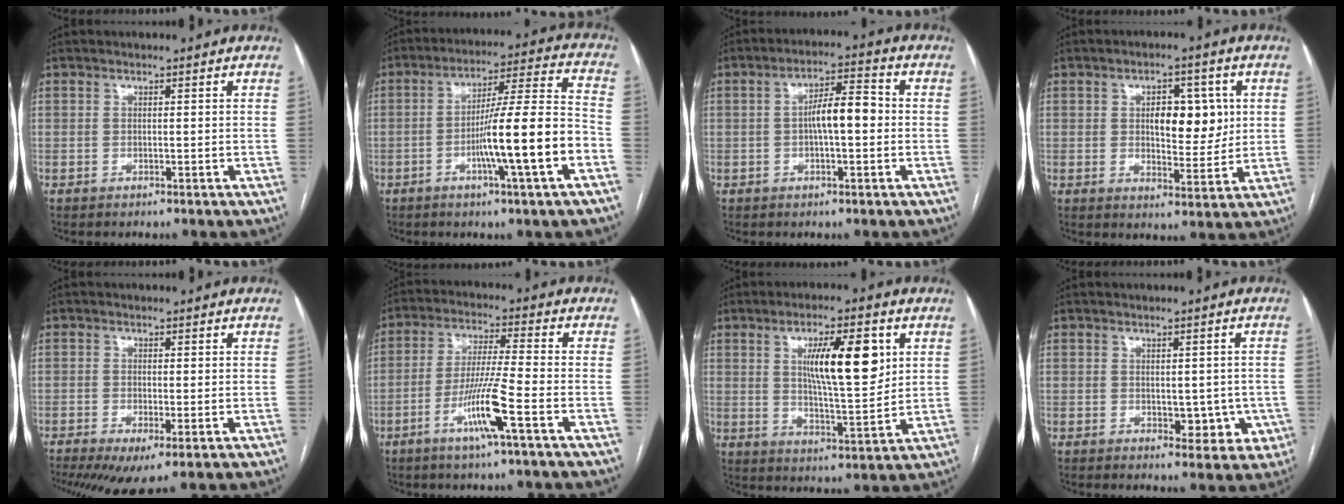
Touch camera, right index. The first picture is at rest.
{"total": 14.5, "force": [-4.7, -0.5, 13.7], "torque": [-0.222, 0.006, -0.078]}
{"total": 6.8, "force": [-0.3, 1.8, 6.5], "torque": [-0.117, 0.023, -0.006]}
{"total": 8.1, "force": [1.7, 3.9, 6.9], "torque": [-0.095, 0.006, 0.031]}
{"total": 6.9, "force": [-3.3, 2.2, 5.6], "torque": [-0.090, -0.019, -0.054]}
{"total": 9.4, "force": [-4.1, -0.7, 8.5], "torque": [-0.164, -0.010, -0.081]}
{"total": 12.2, "force": [3.9, 2.6, 11.3], "torque": [-0.188, -0.001, 0.068]}
{"total": 5.4, "force": [-0.7, 3.4, 4.1], "torque": [-0.032, 0.004, 0.000]}